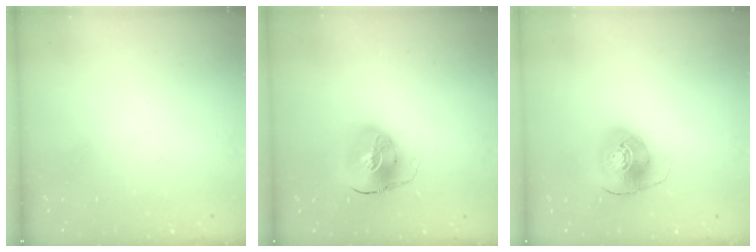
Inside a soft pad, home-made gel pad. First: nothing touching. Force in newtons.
{"total": 10.6, "press": 10.5, "slide": 1.7}
{"total": 8.6, "press": 8.5, "slide": 1.1}